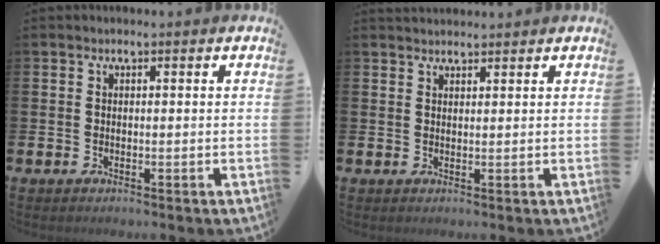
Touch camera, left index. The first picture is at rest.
{"total": 1.7, "force": [1.7, 0.4, 0.0], "torque": [0.005, -0.005, 0.029]}